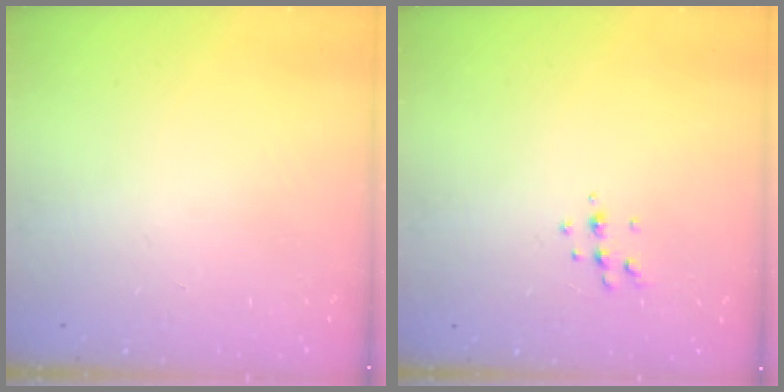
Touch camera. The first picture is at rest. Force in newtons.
{"total": 4.9, "press": 4.8, "slide": 1.1}